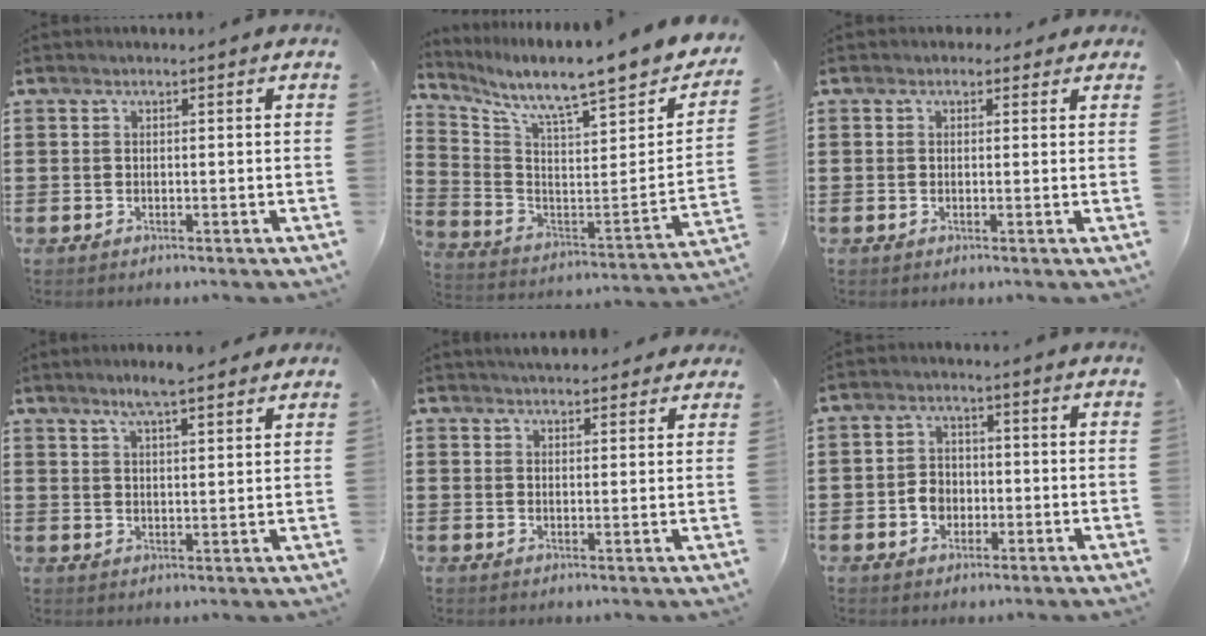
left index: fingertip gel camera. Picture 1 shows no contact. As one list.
[{"total": 7.5, "force": [6.2, 0.4, 4.2], "torque": [-0.095, -0.069, 0.091]}, {"total": 1.2, "force": [0.6, 1.0, 0.2], "torque": [-0.001, 0.004, 0.008]}, {"total": 5.4, "force": [4.4, 0.4, 3.1], "torque": [-0.070, -0.004, 0.077]}, {"total": 3.1, "force": [2.9, 0.7, 0.5], "torque": [-0.017, -0.001, 0.055]}, {"total": 3.4, "force": [-1.1, 2.8, 1.7], "torque": [-0.038, 0.004, -0.022]}]